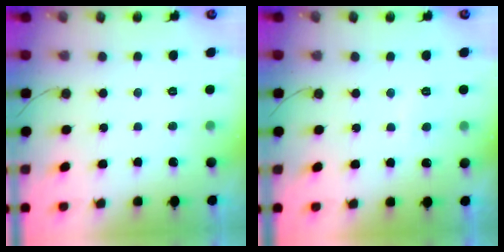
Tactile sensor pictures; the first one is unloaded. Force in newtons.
{"total": 2.0, "press": 1.9, "slide": 0.6}